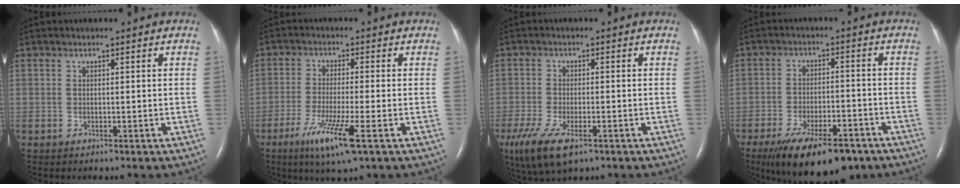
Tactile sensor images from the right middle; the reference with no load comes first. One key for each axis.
{"total": 8.3, "fx": -4.2, "fy": -0.1, "fz": 7.2, "tx": -0.142, "ty": -0.025, "tz": -0.074}
{"total": 10.8, "fx": -6.3, "fy": 4.2, "fz": 7.7, "tx": -0.163, "ty": -0.026, "tz": -0.104}
{"total": 14.3, "fx": -10.1, "fy": 4.9, "fz": 8.9, "tx": -0.143, "ty": -0.016, "tz": -0.159}